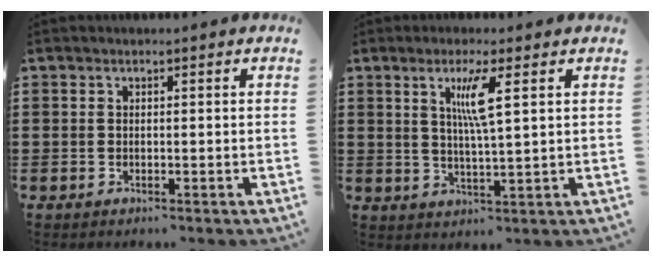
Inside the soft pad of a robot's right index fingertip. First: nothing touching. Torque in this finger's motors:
{"motor_torque": [0.43, -0.25, 0.46, 0.12]}